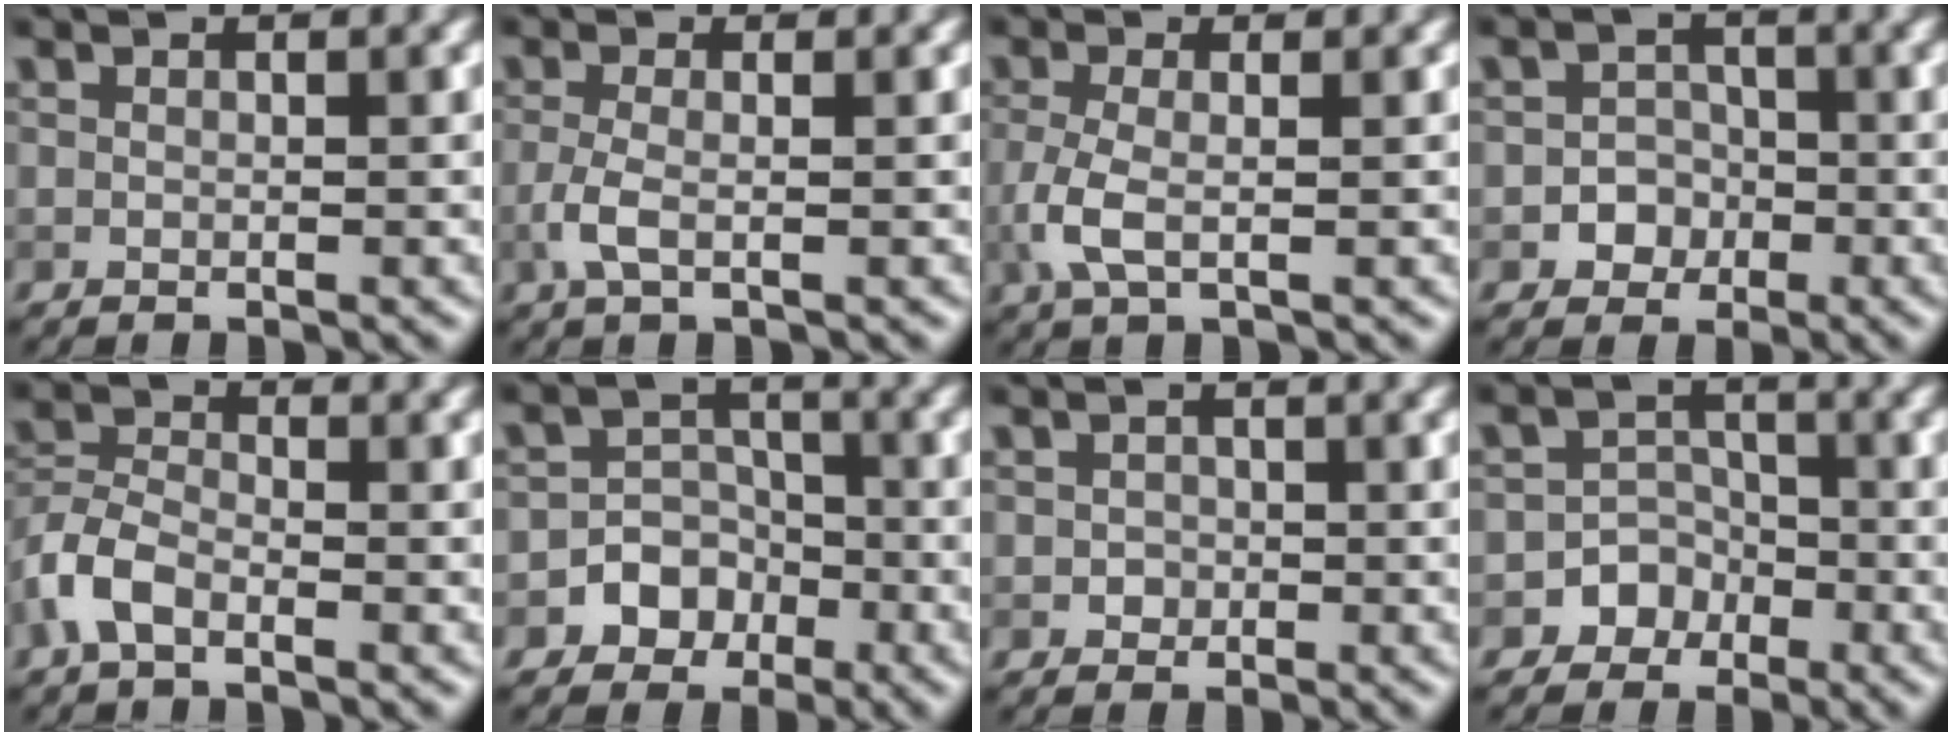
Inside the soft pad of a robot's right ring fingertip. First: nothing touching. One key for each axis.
{"total": 2.2, "fx": -0.7, "fy": 0.7, "fz": 2.0, "tx": -0.048, "ty": -0.001, "tz": -0.019}
{"total": 3.1, "fx": -0.6, "fy": 1.1, "fz": 2.8, "tx": -0.071, "ty": -0.004, "tz": -0.017}
{"total": 2.6, "fx": -1.0, "fy": 2.4, "fz": 0.6, "tx": 0.016, "ty": 0.006, "tz": -0.029}
{"total": 3.7, "fx": -2.1, "fy": 1.9, "fz": 2.4, "tx": -0.056, "ty": 0.005, "tz": -0.054}
{"total": 4.5, "fx": -2.2, "fy": 3.9, "fz": 0.9, "tx": 0.021, "ty": 0.008, "tz": -0.057}
{"total": 1.1, "fx": -0.1, "fy": 1.0, "fz": 0.2, "tx": 0.005, "ty": -0.002, "tz": -0.003}
{"total": 4.0, "fx": -2.2, "fy": 3.4, "fz": 0.3, "tx": 0.036, "ty": 0.008, "tz": -0.049}